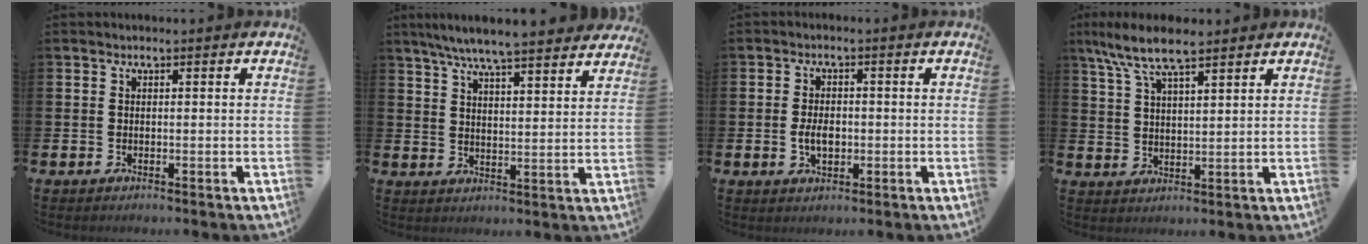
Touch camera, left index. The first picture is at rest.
{"total": 7.4, "force": [6.9, 0.3, 2.5], "torque": [-0.064, -0.036, 0.122]}
{"total": 3.3, "force": [-0.4, 2.1, 2.5], "torque": [-0.035, 0.001, -0.010]}
{"total": 7.8, "force": [6.5, 1.8, 4.0], "torque": [-0.090, -0.017, 0.117]}